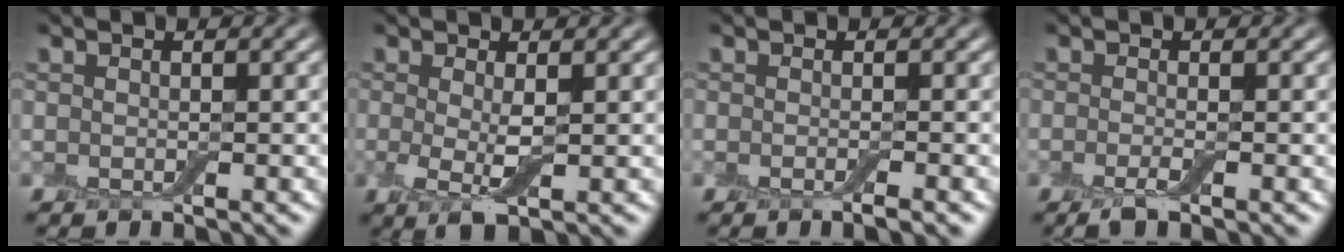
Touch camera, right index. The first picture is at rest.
{"total": 2.7, "force": [0.0, 0.6, 2.6], "torque": [-0.054, -0.007, 0.001]}
{"total": 1.4, "force": [-0.6, 0.2, 1.2], "torque": [-0.013, -0.003, -0.013]}
{"total": 1.6, "force": [-0.8, 0.3, 1.4], "torque": [-0.026, -0.004, -0.018]}